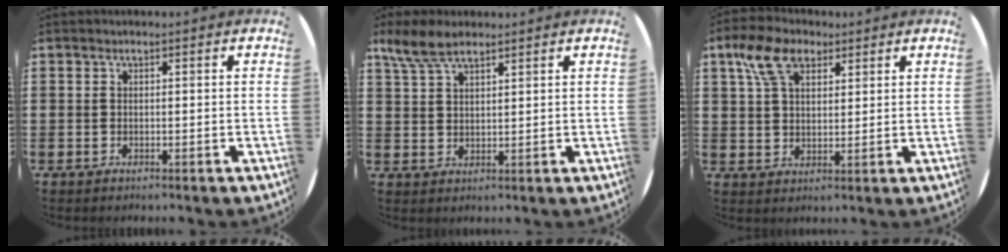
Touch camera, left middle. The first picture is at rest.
{"total": 5.8, "force": [4.6, 1.9, 3.0], "torque": [-0.069, -0.004, 0.086]}
{"total": 7.1, "force": [4.2, 4.1, 3.9], "torque": [-0.086, 0.010, 0.078]}